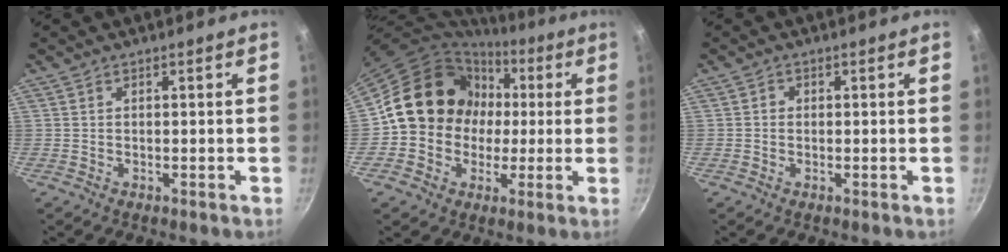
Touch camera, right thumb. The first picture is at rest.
{"total": 16.2, "force": [1.0, 14.6, 6.9], "torque": [-0.075, 0.030, 0.011]}
{"total": 0.9, "force": [-0.1, 0.8, 0.2], "torque": [0.000, 0.004, -0.004]}